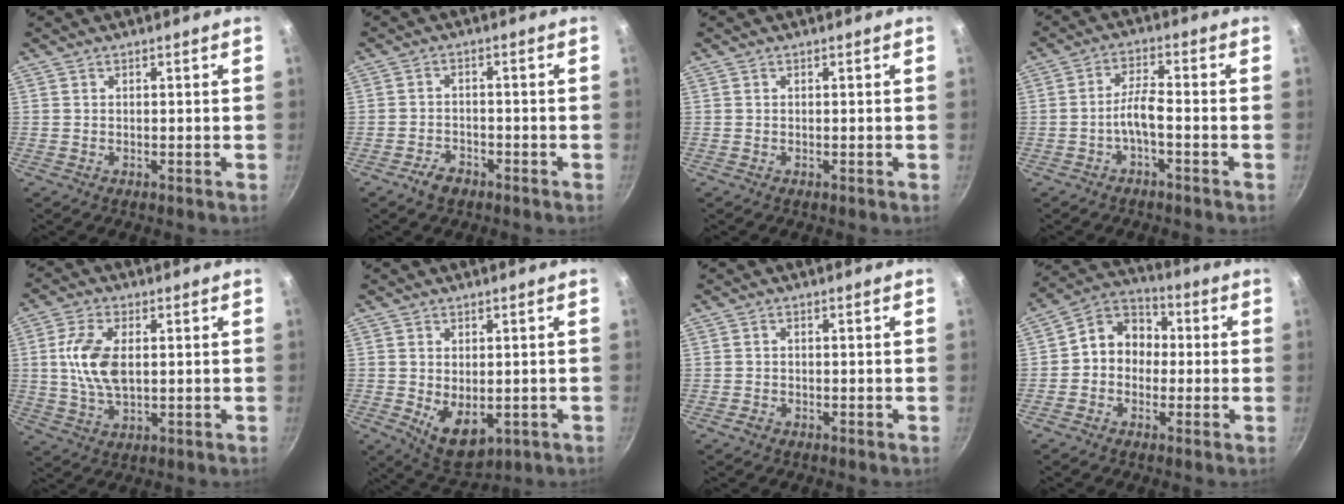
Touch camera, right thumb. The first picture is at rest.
{"total": 3.8, "force": [-2.7, 2.2, 1.6], "torque": [-0.024, 0.025, -0.043]}
{"total": 0.0}
{"total": 4.4, "force": [-2.1, 1.1, 3.7], "torque": [-0.078, 0.028, -0.042]}
{"total": 9.4, "force": [1.1, 5.0, 7.8], "torque": [-0.154, 0.001, 0.020]}
{"total": 7.9, "force": [-1.1, 4.8, 6.1], "torque": [-0.083, -0.018, 0.001]}
{"total": 1.2, "force": [-0.8, 0.8, 0.4], "torque": [-0.009, 0.007, -0.014]}
{"total": 9.0, "force": [-0.4, 7.7, 4.8], "torque": [-0.037, 0.033, -0.034]}